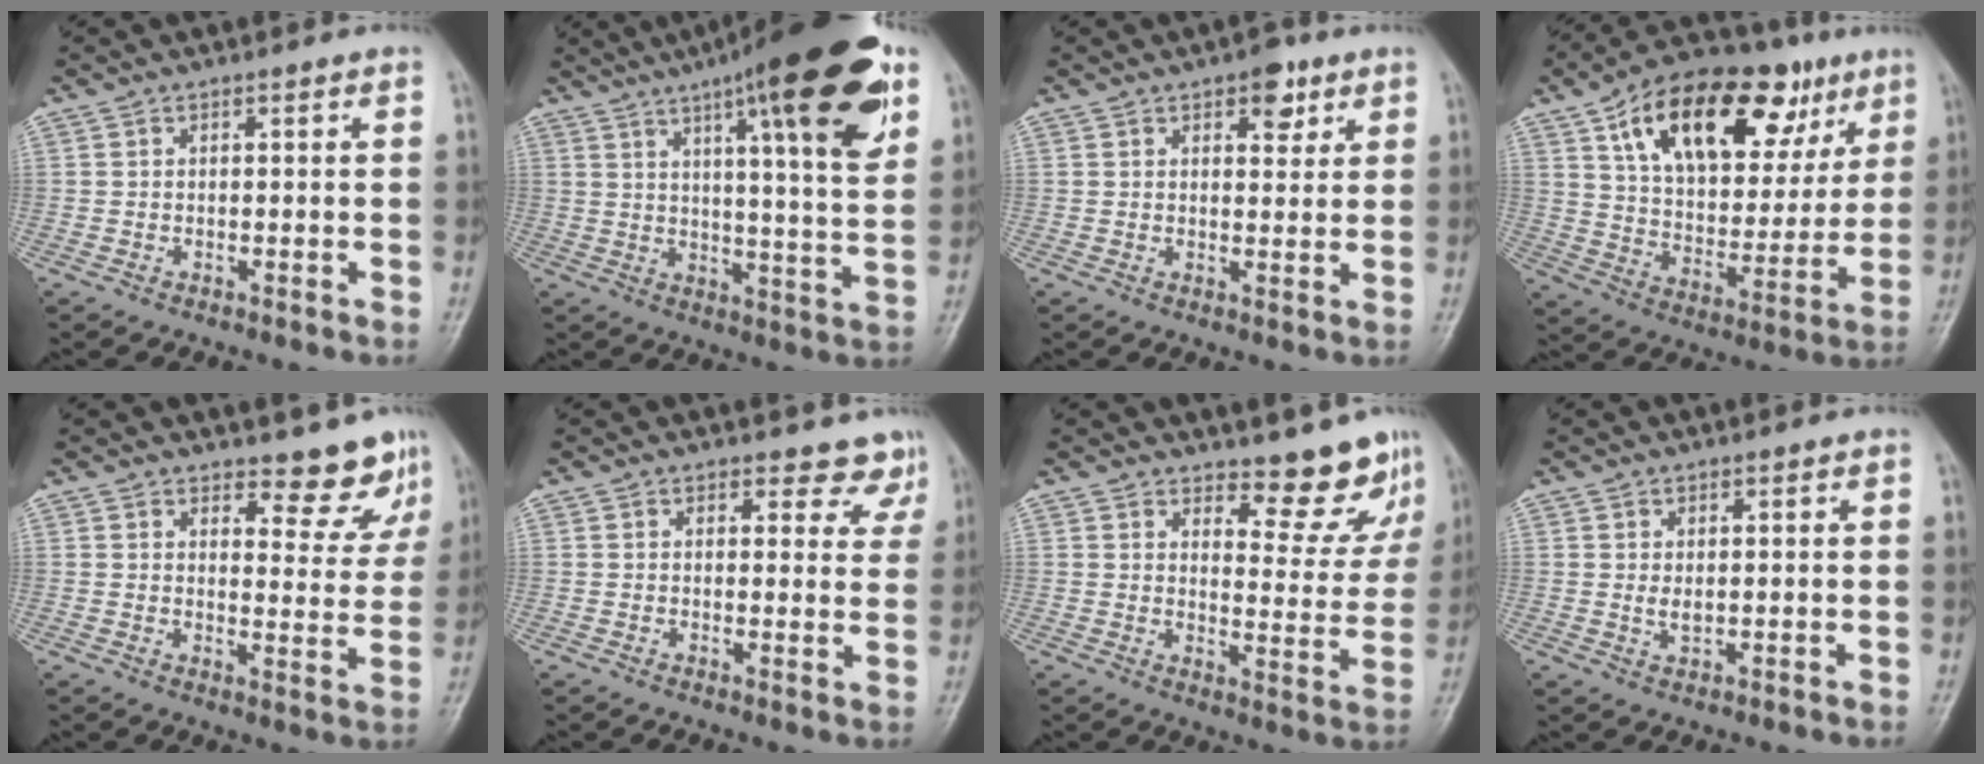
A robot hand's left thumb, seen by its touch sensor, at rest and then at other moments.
{"total": 22.8, "force": [11.6, 4.7, 19.1], "torque": [-0.257, -0.025, 0.164]}
{"total": 5.3, "force": [2.9, 2.8, 3.4], "torque": [-0.020, -0.011, 0.035]}
{"total": 27.3, "force": [13.2, 14.4, 19.0], "torque": [-0.258, 0.000, 0.214]}
{"total": 8.1, "force": [7.2, 3.1, 2.2], "torque": [0.007, -0.059, 0.083]}
{"total": 5.9, "force": [5.2, 2.7, 0.6], "torque": [0.033, -0.029, 0.041]}
{"total": 9.8, "force": [8.6, 3.4, 3.3], "torque": [-0.008, -0.082, 0.110]}
{"total": 2.1, "force": [0.5, 1.3, 1.6], "torque": [-0.023, -0.007, 0.011]}